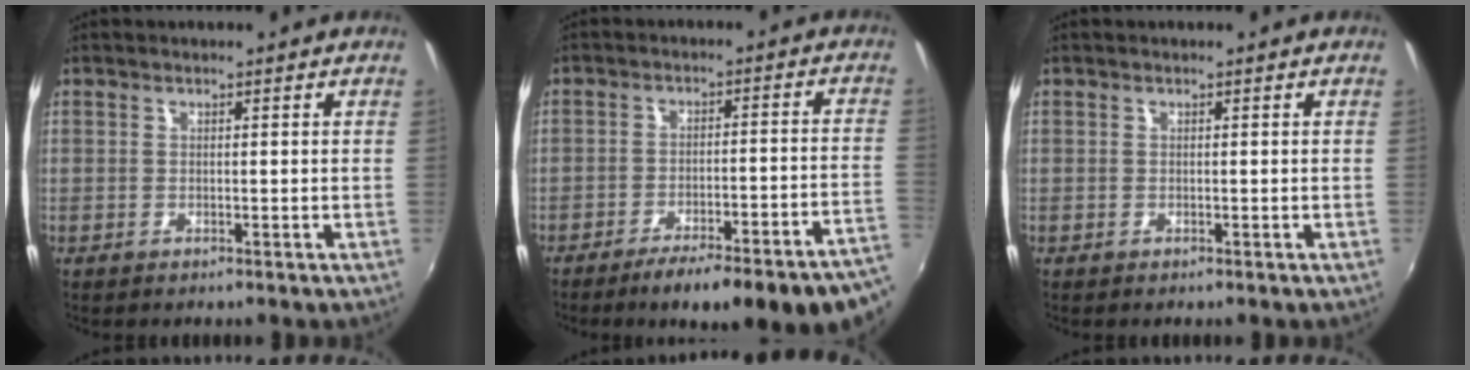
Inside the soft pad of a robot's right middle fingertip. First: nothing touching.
{"total": 20.0, "force": [-16.0, 2.4, 11.9], "torque": [-0.153, -0.028, -0.207]}
{"total": 0.0}